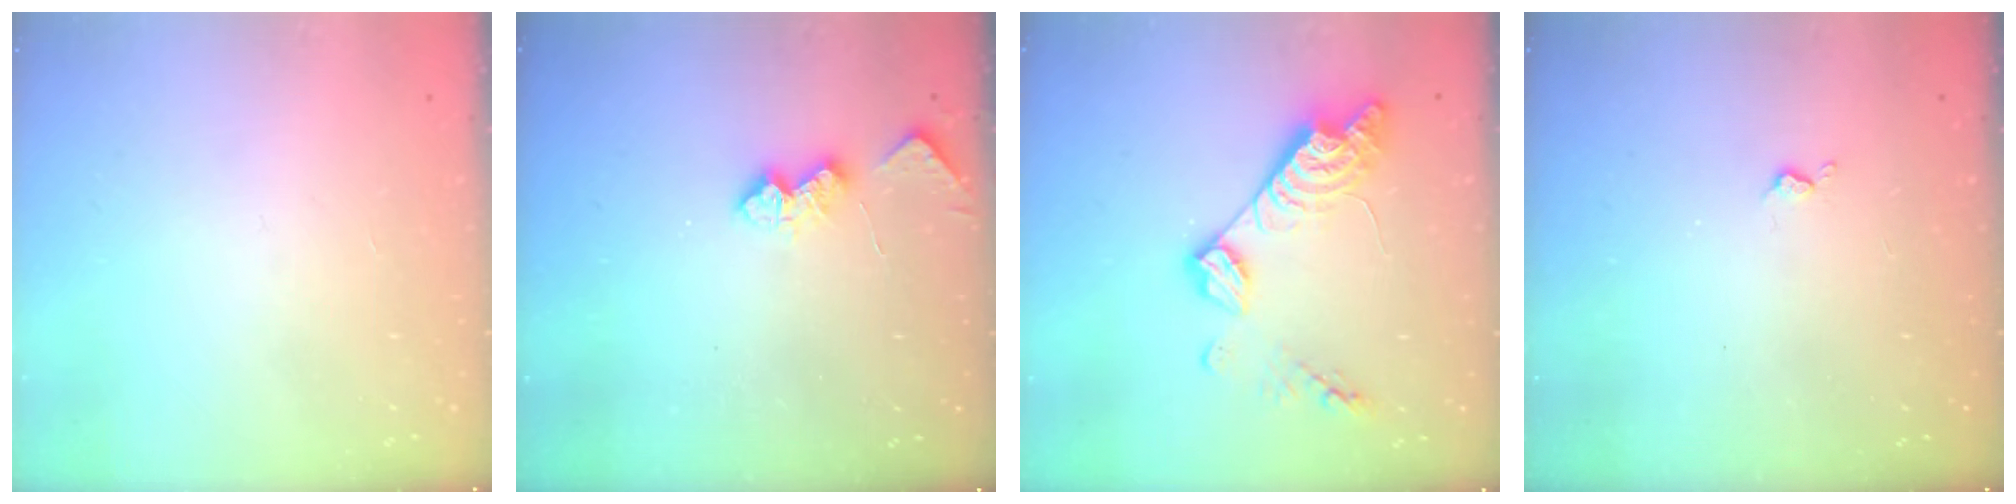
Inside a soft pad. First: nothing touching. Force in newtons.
{"total": 6.2, "press": 6.1, "slide": 0.7}
{"total": 14.5, "press": 14.5, "slide": 1.0}
{"total": 2.2, "press": 2.1, "slide": 0.5}